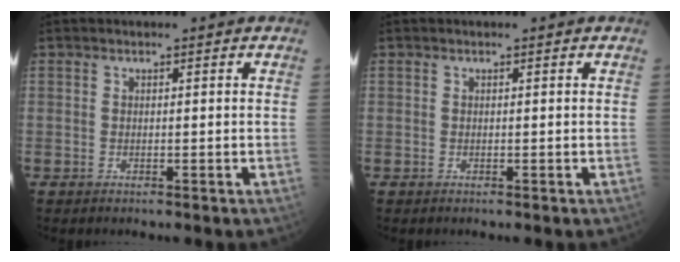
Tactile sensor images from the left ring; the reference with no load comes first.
{"total": 0.0}